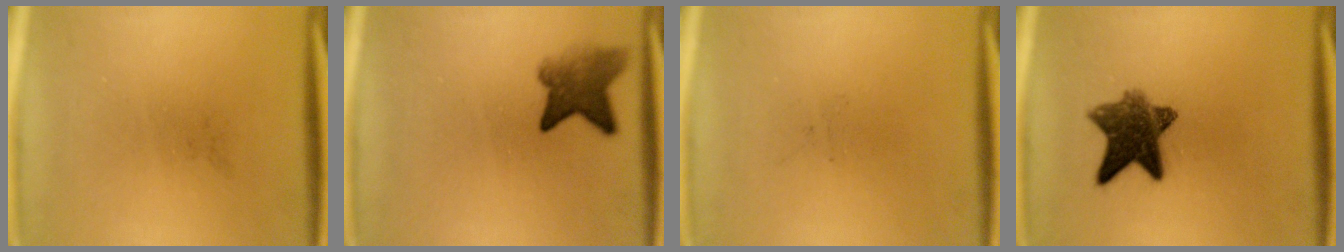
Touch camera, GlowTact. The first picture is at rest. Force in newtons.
{"total": 5.2}
{"total": 0.0}
{"total": 9.3}